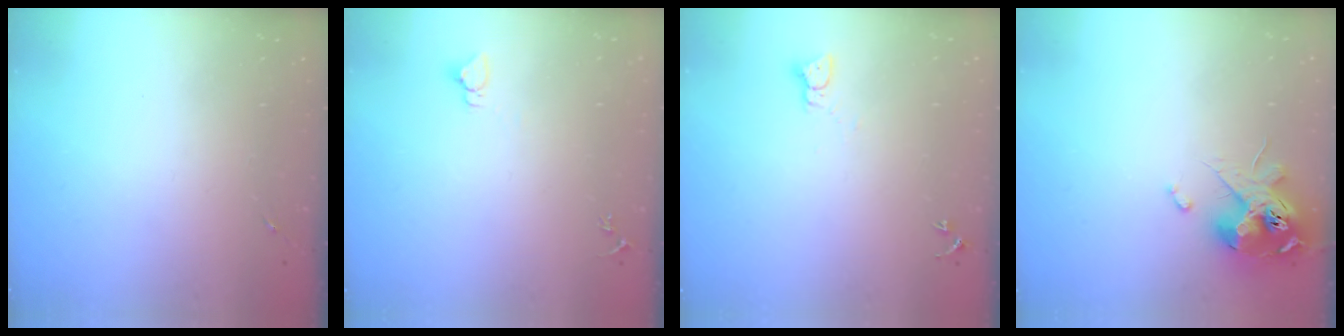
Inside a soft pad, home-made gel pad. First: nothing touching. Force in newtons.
{"total": 2.9, "press": 2.9, "slide": 0.1}
{"total": 2.3, "press": 2.3, "slide": 0.2}
{"total": 14.1, "press": 14.0, "slide": 1.7}